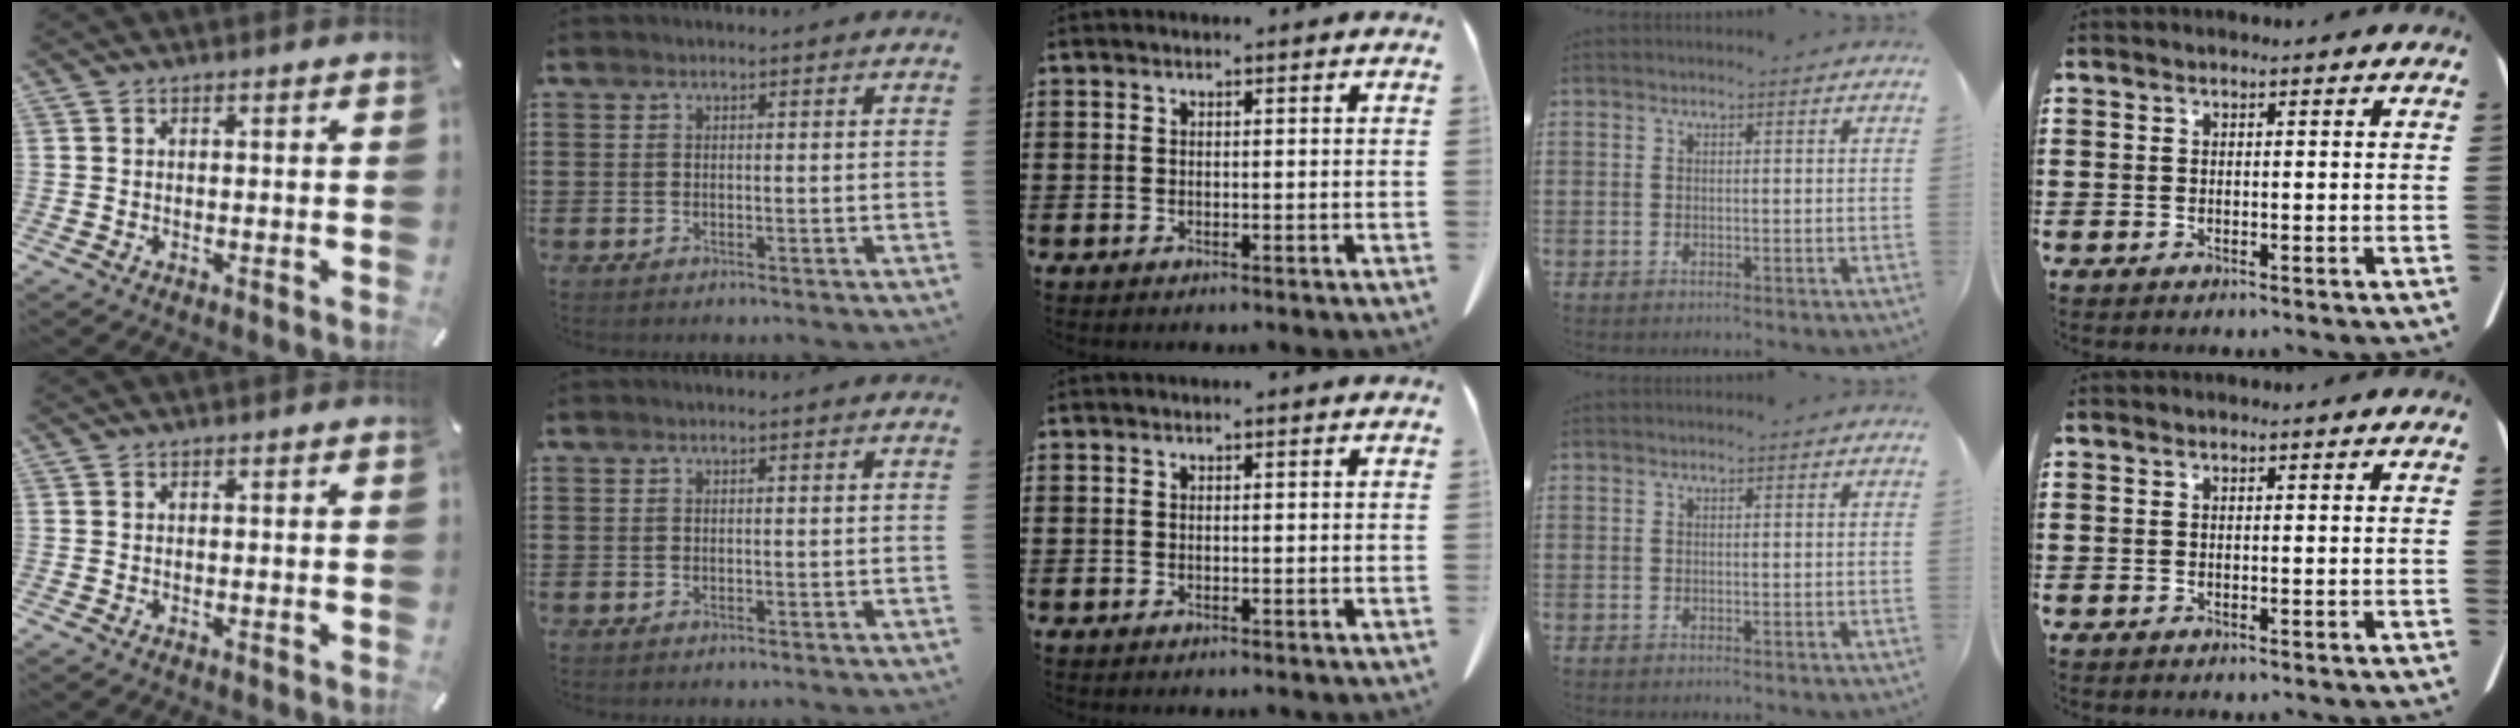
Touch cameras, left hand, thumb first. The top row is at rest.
{}